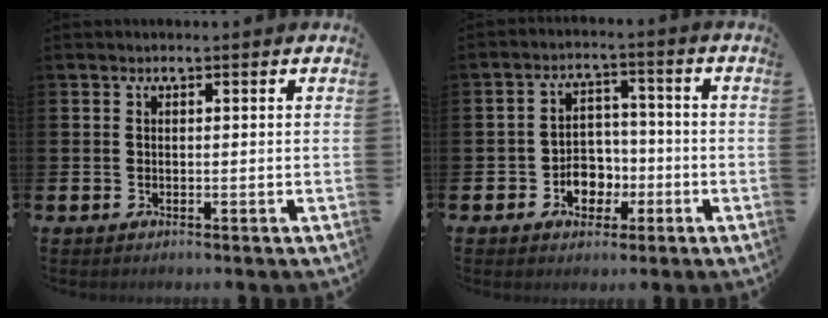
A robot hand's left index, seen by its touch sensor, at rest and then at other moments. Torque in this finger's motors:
{"motor_torque": [0.60, 0.22, 0.13, 0.10]}